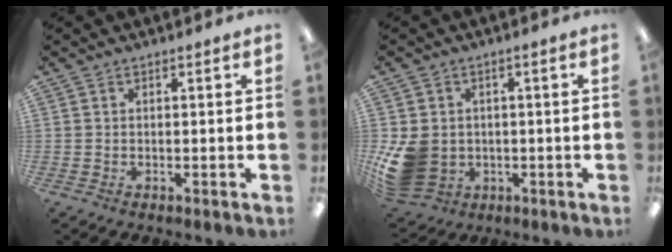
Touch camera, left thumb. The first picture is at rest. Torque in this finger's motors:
{"motor_torque": [0.52, 2.01, 0.46, -0.52, 0.45]}